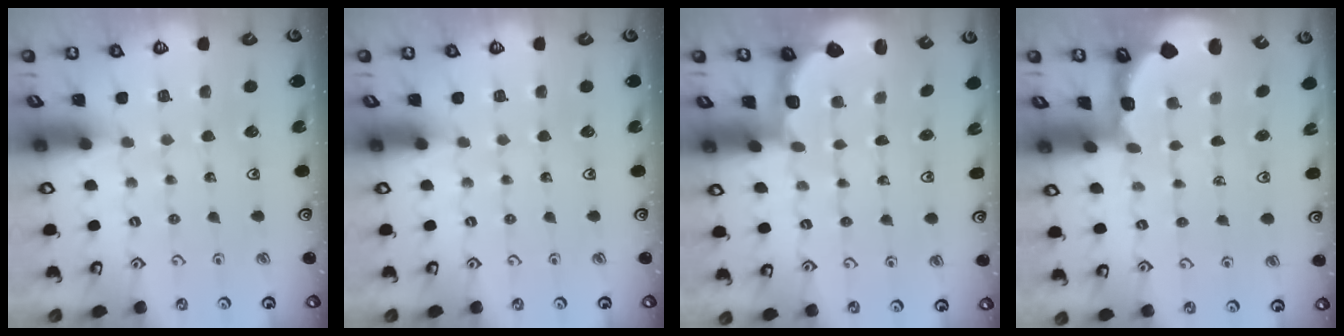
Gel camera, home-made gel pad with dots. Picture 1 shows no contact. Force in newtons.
{"total": 0.0}
{"total": 2.8, "press": 2.1, "slide": 1.8}
{"total": 1.7, "press": 1.6, "slide": 0.4}